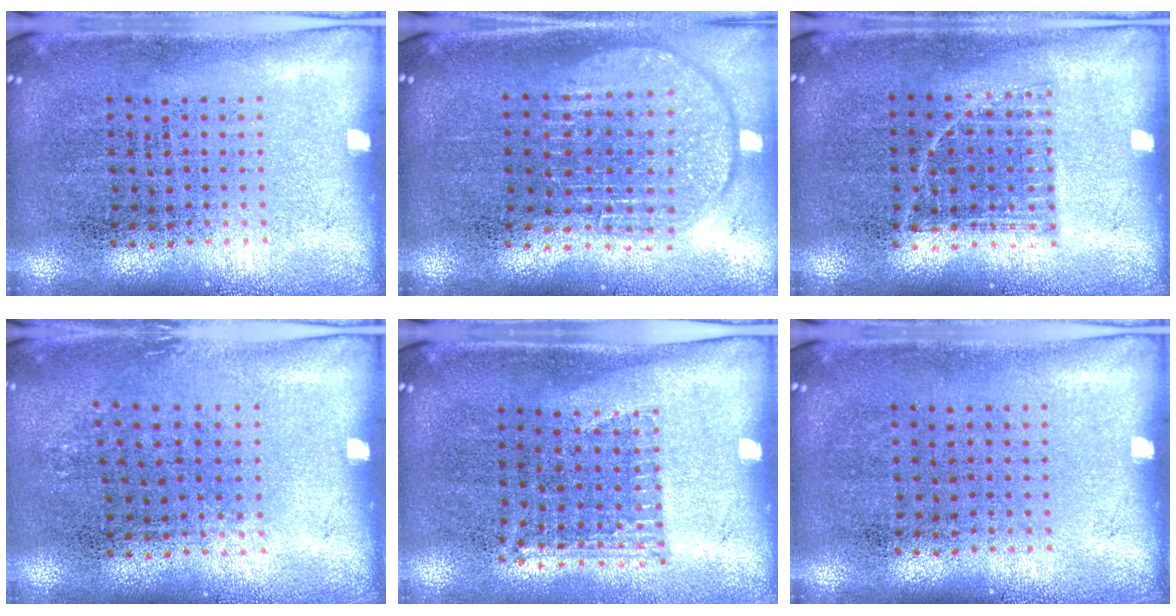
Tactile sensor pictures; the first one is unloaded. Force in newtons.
{"total": 1.9, "press": 1.5, "slide": 1.1}
{"total": 0.8, "press": 0.7, "slide": 0.5}
{"total": 0.9, "press": 0.6, "slide": 0.6}
{"total": 1.1, "press": 0.9, "slide": 0.6}
{"total": 0.0}